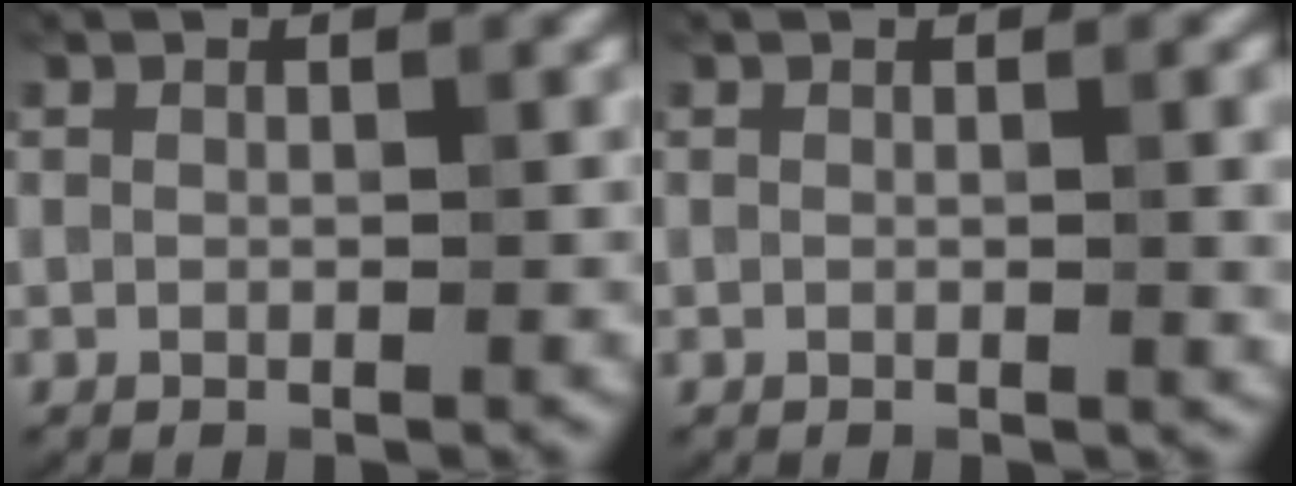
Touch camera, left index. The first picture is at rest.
{"total": 2.6, "force": [0.2, 0.8, 2.5], "torque": [-0.025, 0.001, -0.001]}